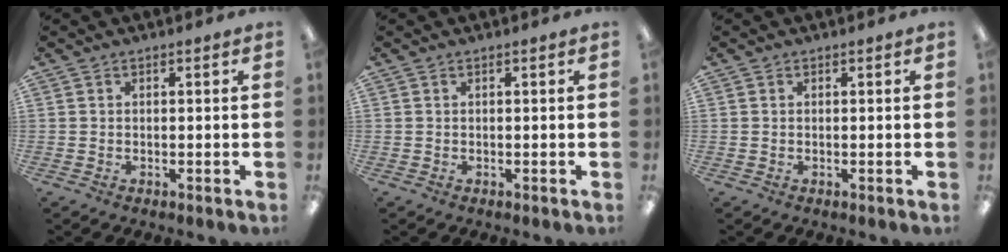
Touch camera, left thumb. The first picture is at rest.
{"total": 0.0}
{"total": 0.0}